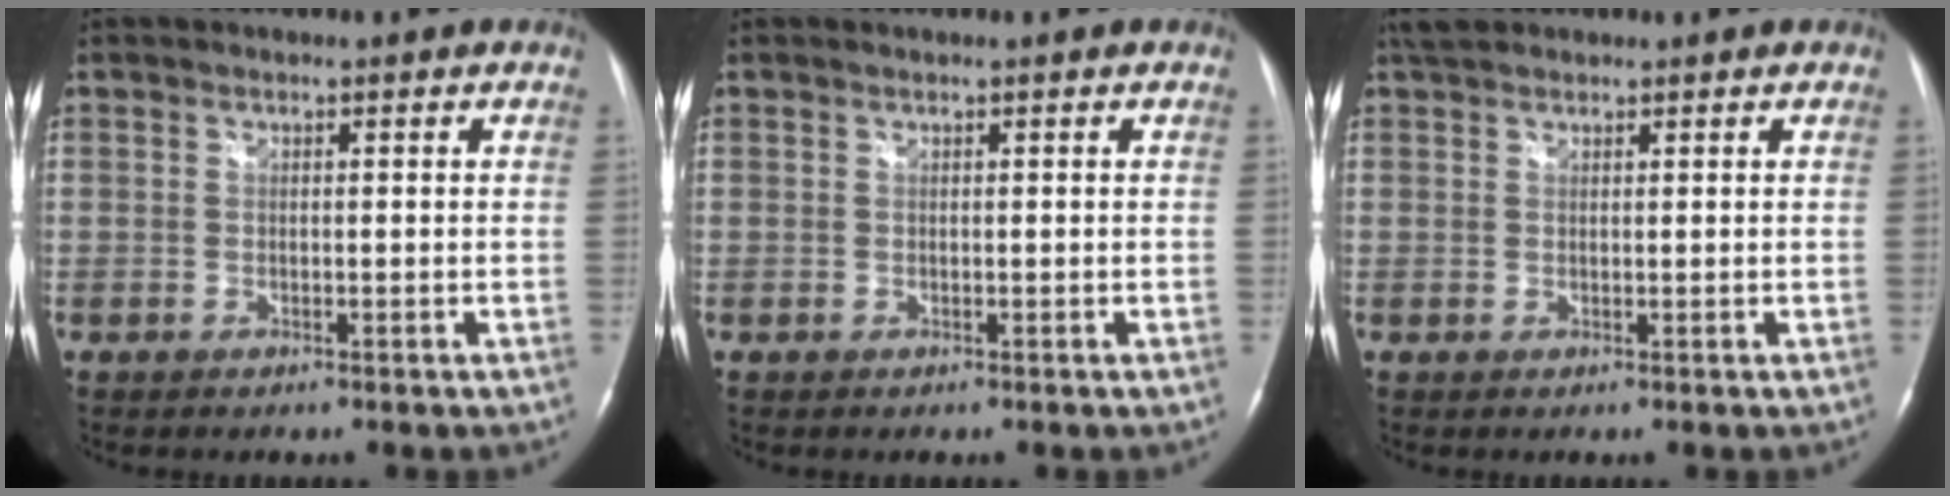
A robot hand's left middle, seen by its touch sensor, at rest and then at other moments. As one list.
[{"total": 0.0}, {"total": 2.6, "force": [2.2, 1.2, 0.9], "torque": [-0.021, 0.020, 0.038]}]